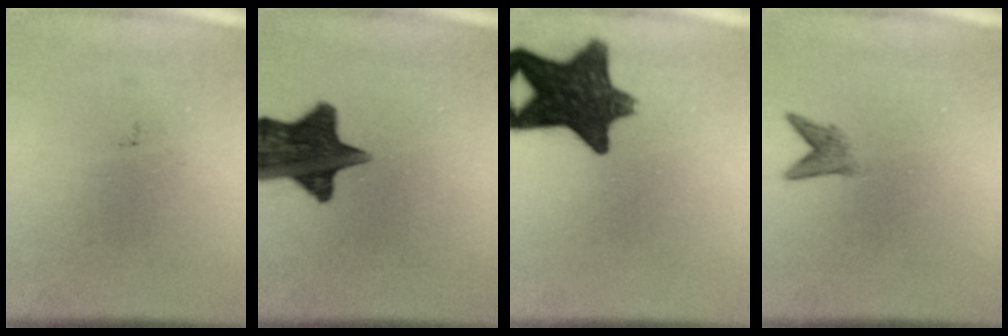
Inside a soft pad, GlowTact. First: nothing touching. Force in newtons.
{"total": 14.7}
{"total": 13.0}
{"total": 1.8}